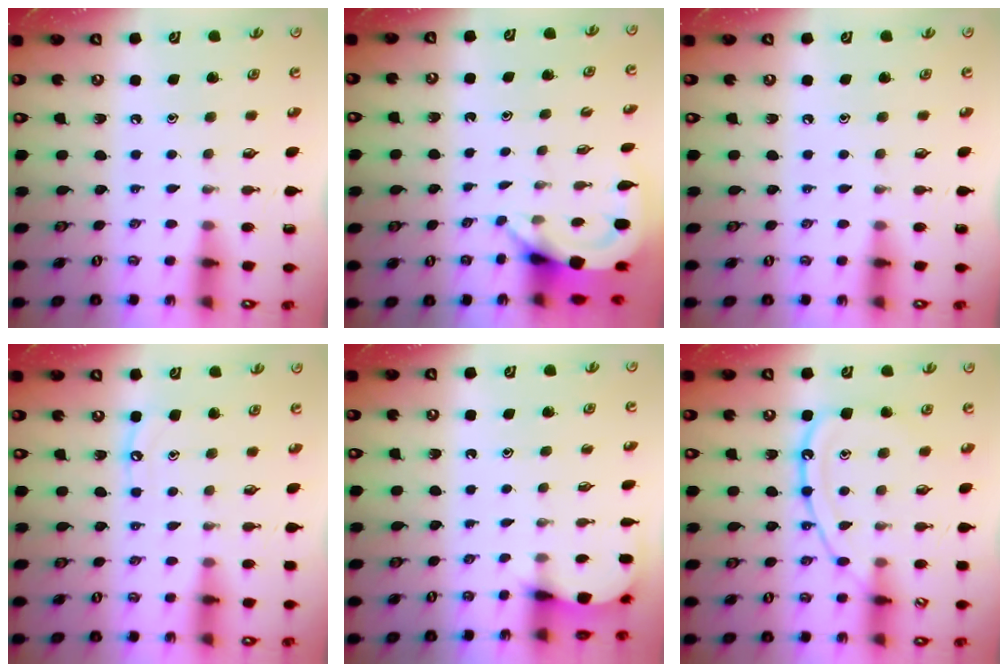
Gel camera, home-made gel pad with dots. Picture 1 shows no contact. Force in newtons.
{"total": 3.5, "press": 3.5, "slide": 0.2}
{"total": 0.0}
{"total": 4.9, "press": 4.9, "slide": 0.5}
{"total": 2.1, "press": 2.1, "slide": 0.1}
{"total": 12.9, "press": 12.8, "slide": 1.3}